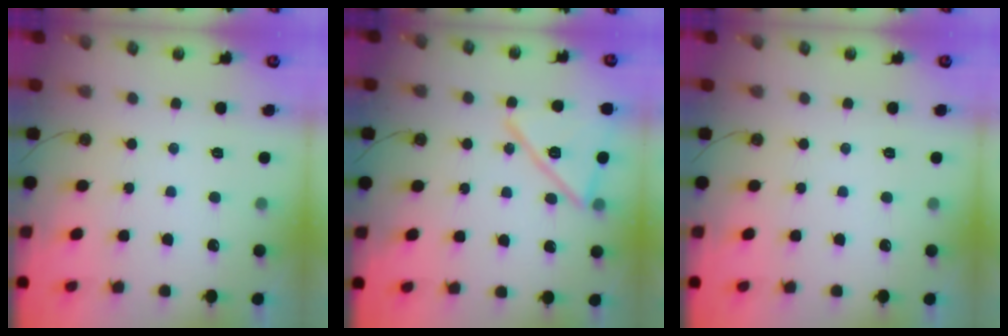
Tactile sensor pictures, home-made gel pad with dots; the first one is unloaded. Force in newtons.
{"total": 16.5, "press": 16.5, "slide": 1.2}
{"total": 0.0}